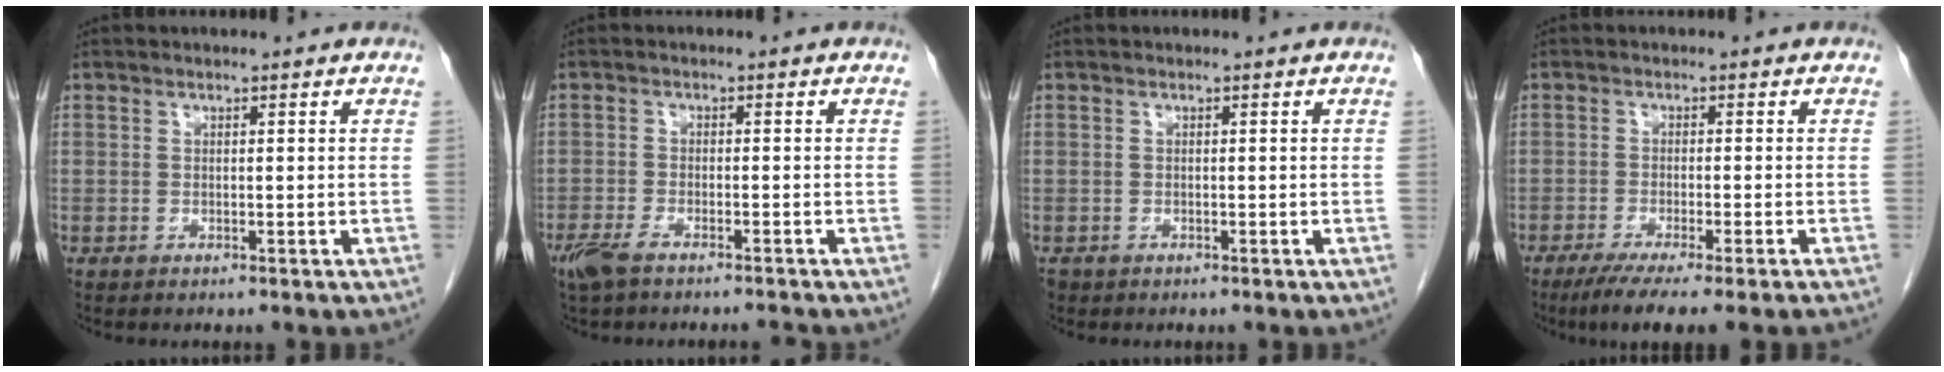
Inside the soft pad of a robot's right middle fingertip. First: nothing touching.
{"total": 4.9, "force": [-4.1, 0.6, 2.5], "torque": [-0.049, -0.010, -0.076]}
{"total": 0.8, "force": [-0.6, 0.6, 0.1], "torque": [-0.010, 0.001, -0.008]}
{"total": 8.5, "force": [-6.5, -0.5, 5.4], "torque": [-0.071, -0.022, -0.099]}